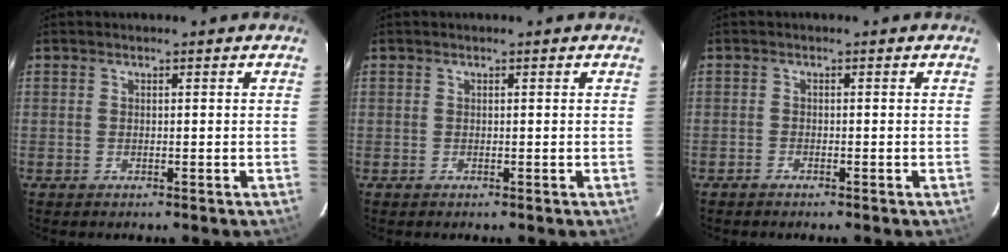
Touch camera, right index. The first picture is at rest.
{"total": 0.0}
{"total": 0.8, "force": [-0.7, 0.2, 0.0], "torque": [-0.006, 0.002, -0.016]}